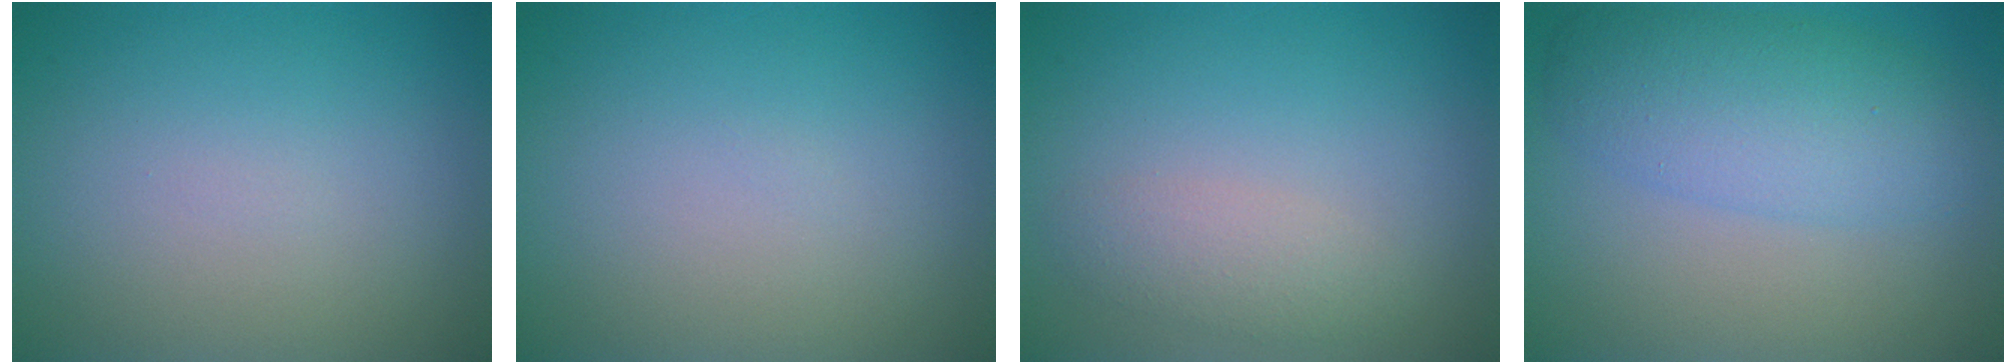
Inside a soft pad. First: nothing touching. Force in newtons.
{"total": 0.0}
{"total": 2.1, "press": 2.0, "slide": 0.1}
{"total": 5.5, "press": 5.5, "slide": 0.1}